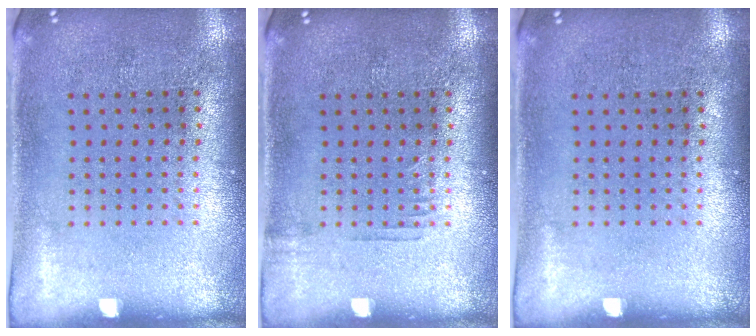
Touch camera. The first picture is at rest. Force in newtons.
{"total": 0.6, "press": 0.6, "slide": 0.2}
{"total": 0.0}